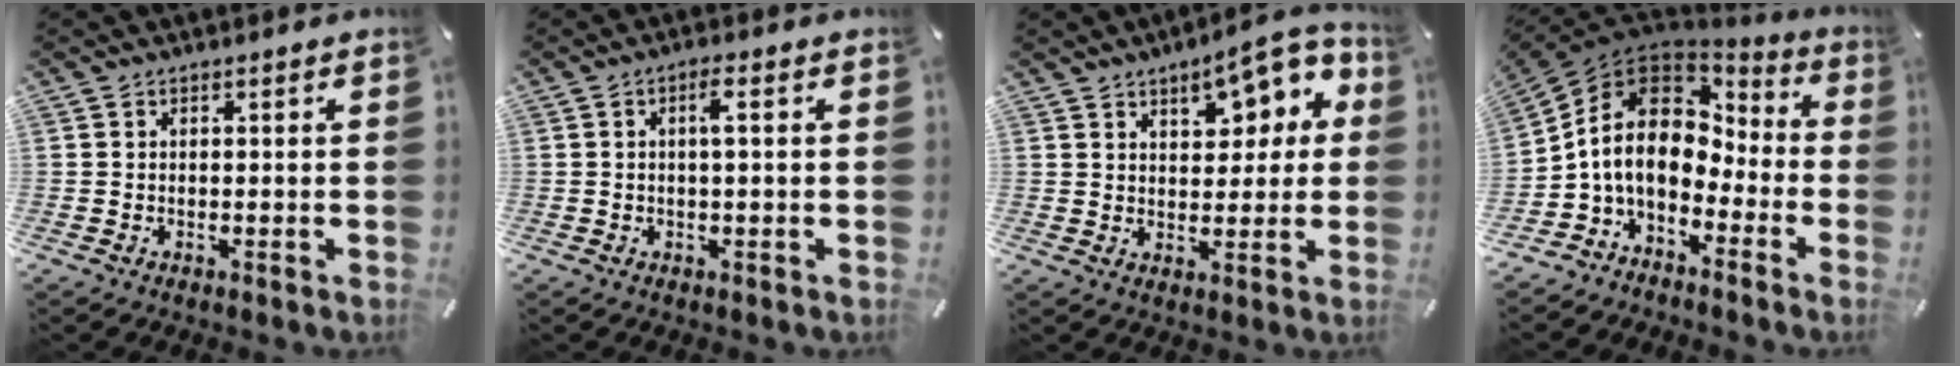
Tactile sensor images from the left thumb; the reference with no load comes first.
{"total": 3.3, "force": [0.4, 0.7, 3.2], "torque": [-0.054, 0.004, 0.001]}
{"total": 11.2, "force": [5.7, 6.1, 7.6], "torque": [-0.079, -0.032, 0.092]}
{"total": 11.7, "force": [-0.8, 9.1, 7.2], "torque": [-0.165, 0.002, -0.022]}